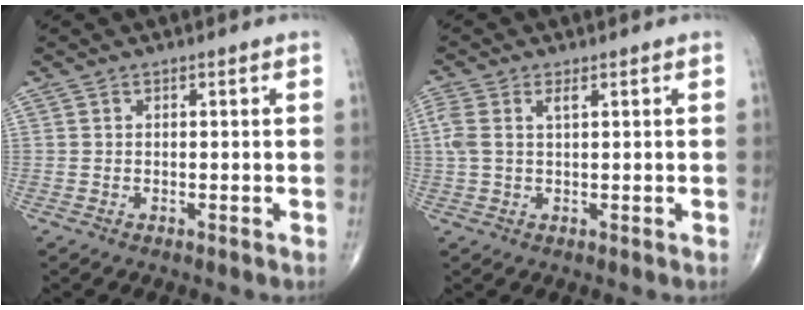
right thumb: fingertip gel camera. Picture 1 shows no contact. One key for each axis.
{"total": 4.5, "fx": 1.4, "fy": 2.0, "fz": 3.8, "tx": -0.111, "ty": 0.018, "tz": 0.034}